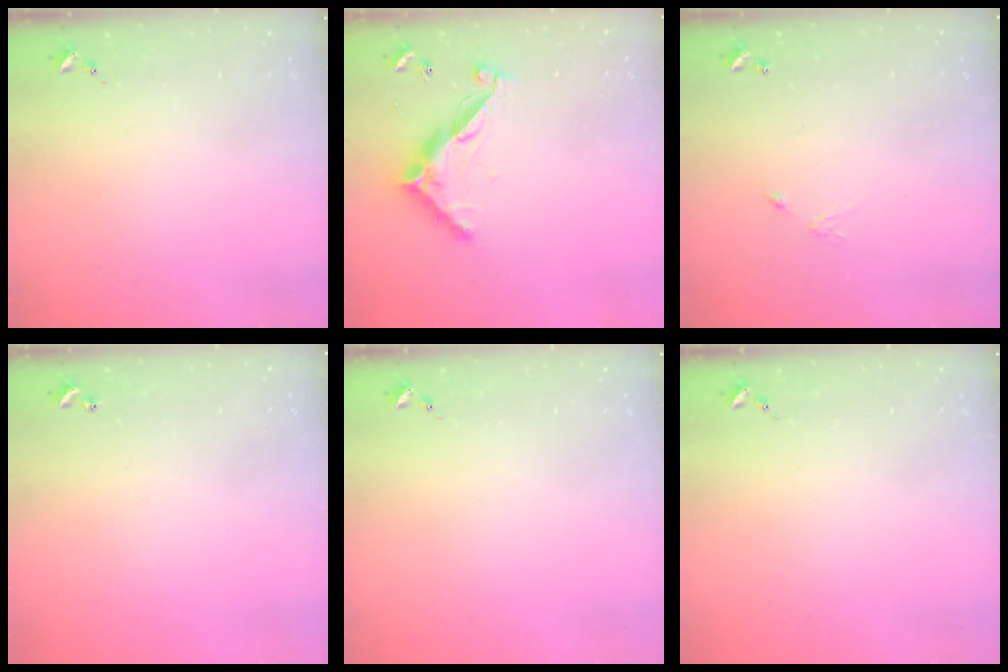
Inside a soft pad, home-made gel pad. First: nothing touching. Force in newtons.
{"total": 11.5, "press": 11.5, "slide": 0.4}
{"total": 4.8, "press": 4.8, "slide": 0.3}
{"total": 0.9, "press": 0.9, "slide": 0.2}
{"total": 0.0}
{"total": 0.0}